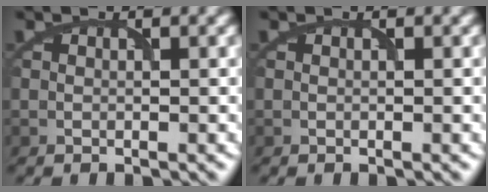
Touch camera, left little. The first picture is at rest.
{"total": 0.0}